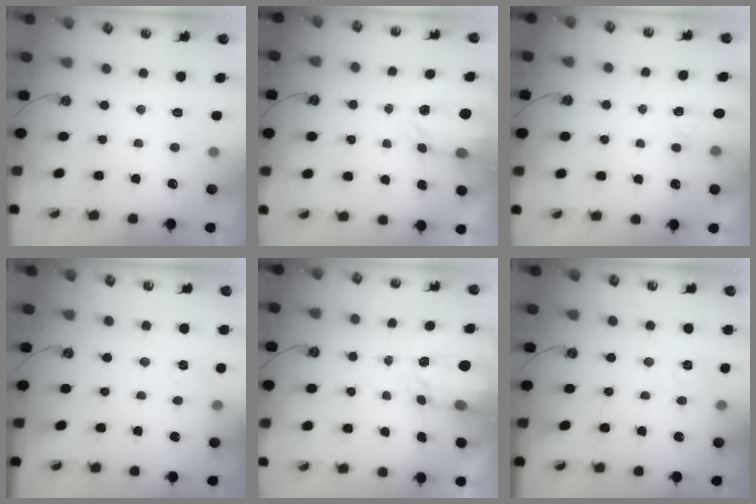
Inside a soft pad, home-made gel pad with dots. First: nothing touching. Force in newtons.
{"total": 3.6, "press": 3.5, "slide": 0.6}
{"total": 2.6, "press": 2.5, "slide": 0.4}
{"total": 1.6, "press": 1.5, "slide": 0.3}
{"total": 3.6, "press": 3.6, "slide": 0.5}
{"total": 3.3, "press": 3.3, "slide": 0.5}